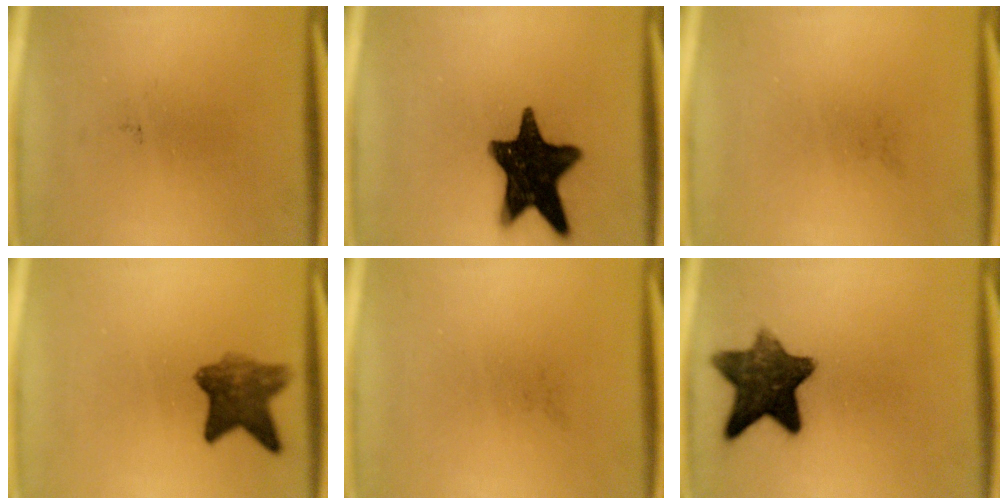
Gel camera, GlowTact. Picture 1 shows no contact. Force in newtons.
{"total": 18.1}
{"total": 0.0}
{"total": 7.1}
{"total": 0.0}
{"total": 11.8}